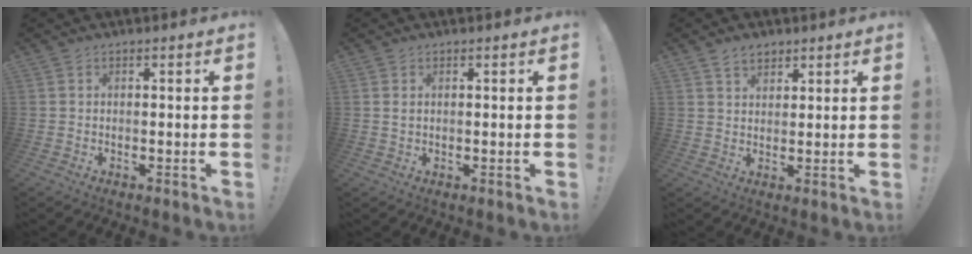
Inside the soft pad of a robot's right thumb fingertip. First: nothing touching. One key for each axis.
{"total": 1.0, "fx": 0.4, "fy": 0.5, "fz": 0.7, "tx": -0.013, "ty": 0.002, "tz": 0.007}
{"total": 4.6, "fx": 3.3, "fy": 2.9, "fz": 1.5, "tx": -0.022, "ty": -0.013, "tz": 0.060}